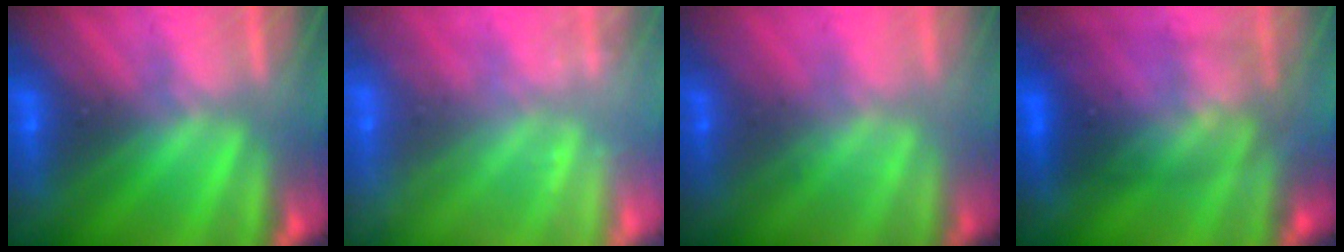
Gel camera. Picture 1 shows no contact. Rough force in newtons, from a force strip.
{"total": 2.3}
{"total": 1.2}
{"total": 2.8}